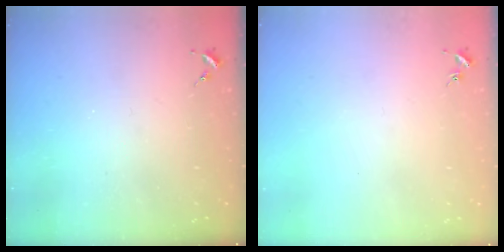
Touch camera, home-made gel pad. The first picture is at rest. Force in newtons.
{"total": 0.8, "press": 0.8, "slide": 0.2}